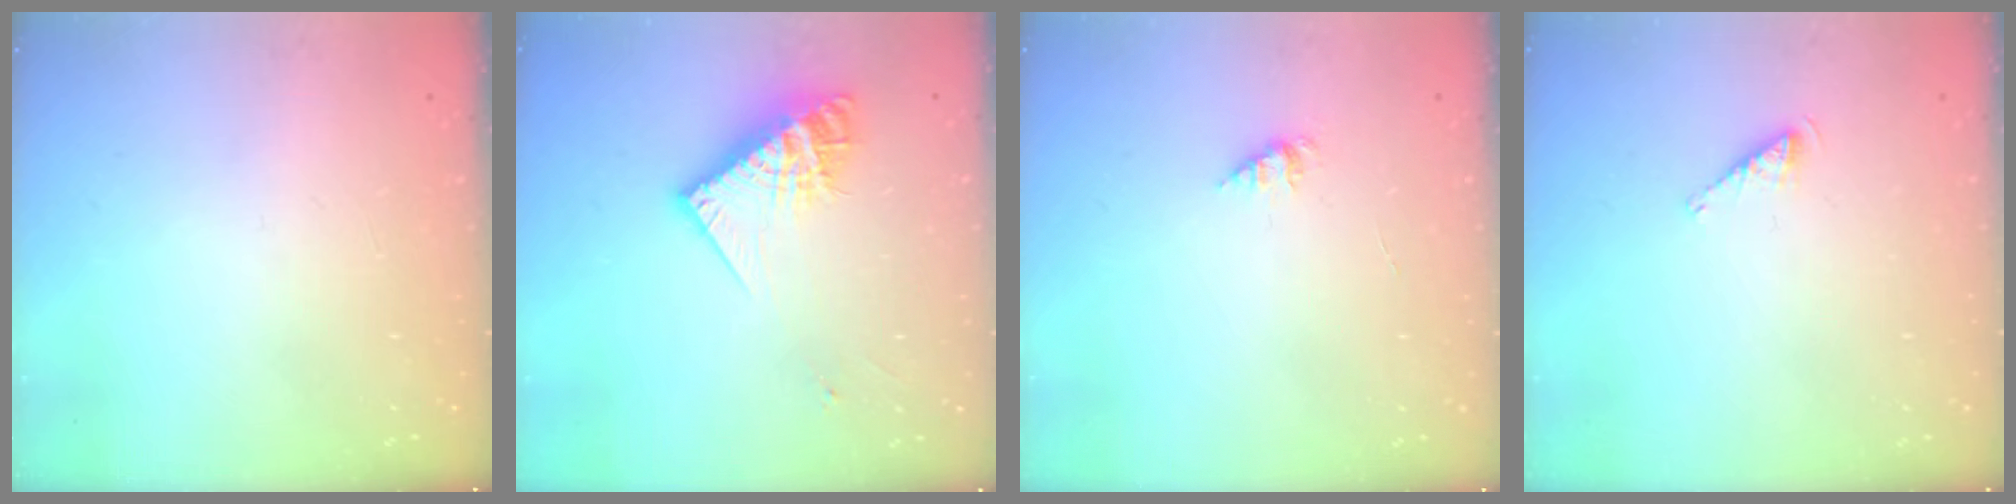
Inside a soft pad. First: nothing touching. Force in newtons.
{"total": 13.8, "press": 13.7, "slide": 1.0}
{"total": 1.7, "press": 1.7, "slide": 0.2}
{"total": 3.7, "press": 3.7, "slide": 0.5}